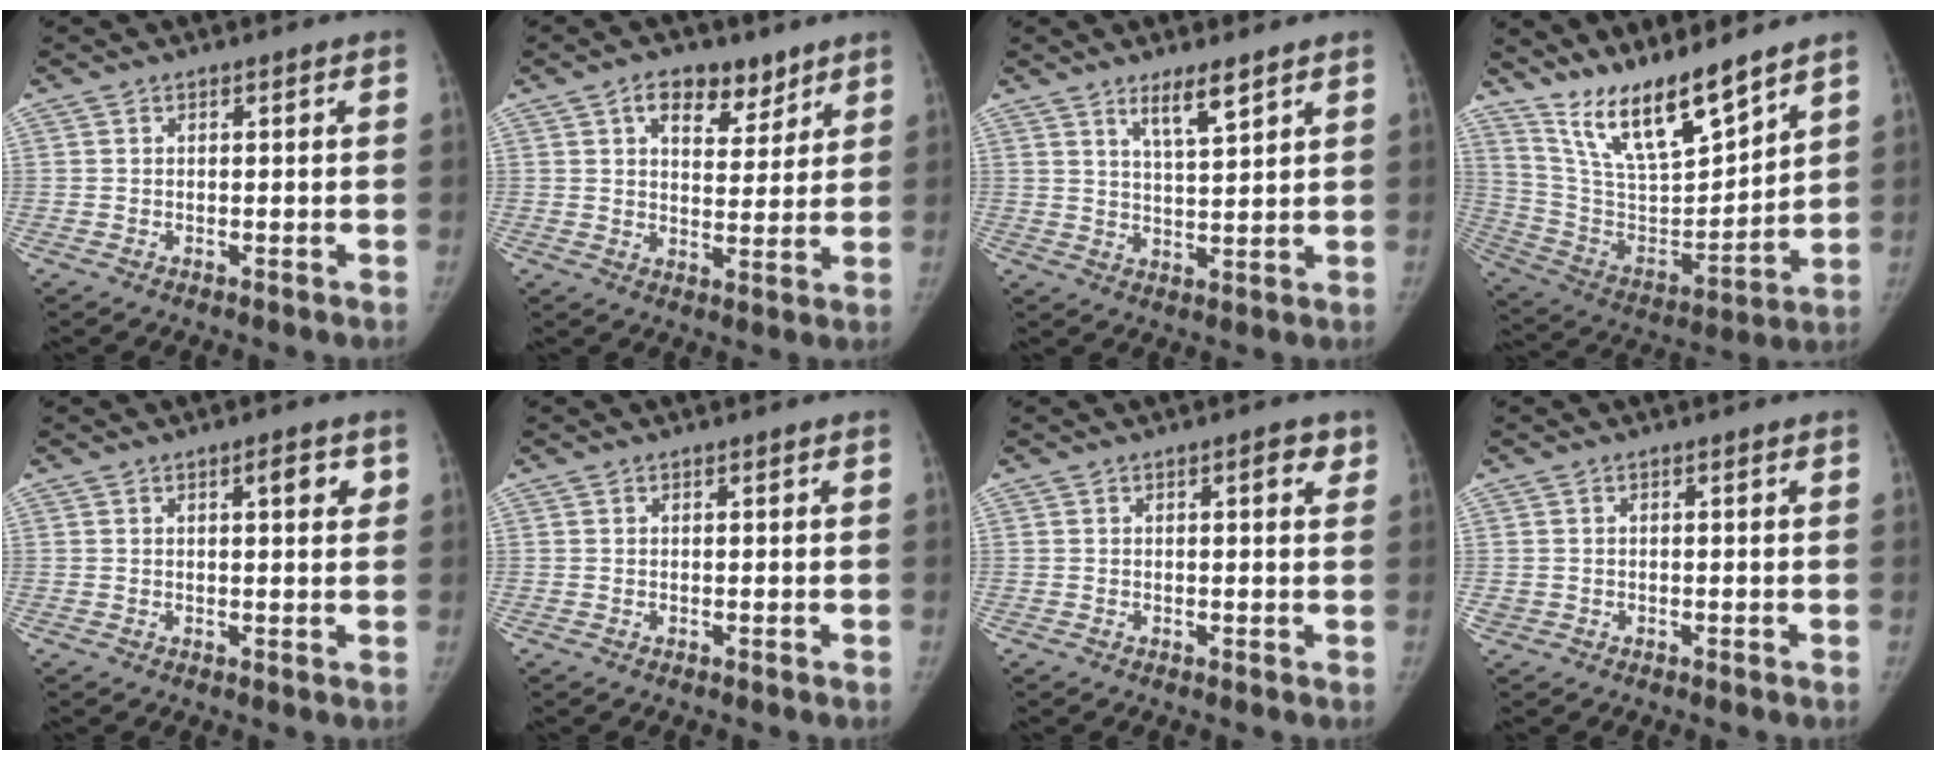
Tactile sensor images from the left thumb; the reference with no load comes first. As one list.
[{"total": 8.6, "force": [5.2, 5.0, 4.8], "torque": [-0.036, -0.025, 0.079]}, {"total": 5.6, "force": [3.8, 0.8, 4.0], "torque": [-0.064, -0.030, 0.071]}, {"total": 16.5, "force": [13.5, 3.2, 9.0], "torque": [-0.134, -0.080, 0.264]}, {"total": 3.4, "force": [1.5, 1.0, 2.9], "torque": [-0.030, -0.003, 0.018]}, {"total": 0.0}, {"total": 2.8, "force": [1.3, 1.0, 2.2], "torque": [-0.020, -0.002, 0.013]}, {"total": 0.8, "force": [-0.1, 0.8, 0.1], "torque": [-0.003, 0.002, -0.002]}]